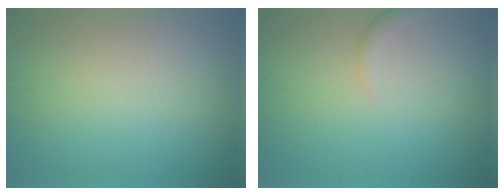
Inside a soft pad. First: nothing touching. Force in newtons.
{"total": 1.1, "press": 1.1, "slide": 0.2}